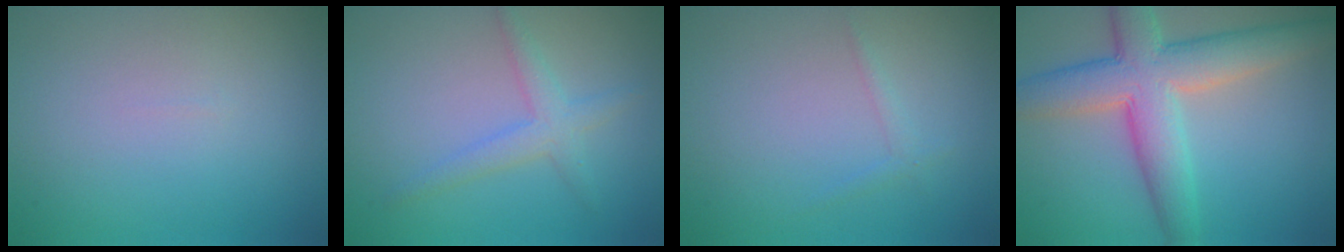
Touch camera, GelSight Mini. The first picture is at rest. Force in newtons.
{"total": 2.4, "press": 2.4, "slide": 0.1}
{"total": 0.9, "press": 0.9, "slide": 0.1}
{"total": 7.9, "press": 7.9, "slide": 0.6}